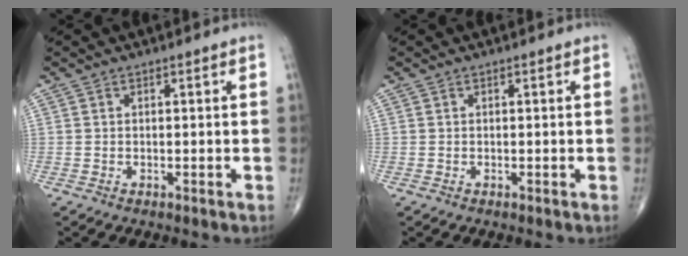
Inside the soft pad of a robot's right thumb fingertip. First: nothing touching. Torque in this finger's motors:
{"motor_torque": [0.29, 0.20, 0.20, -0.11, 0.03]}